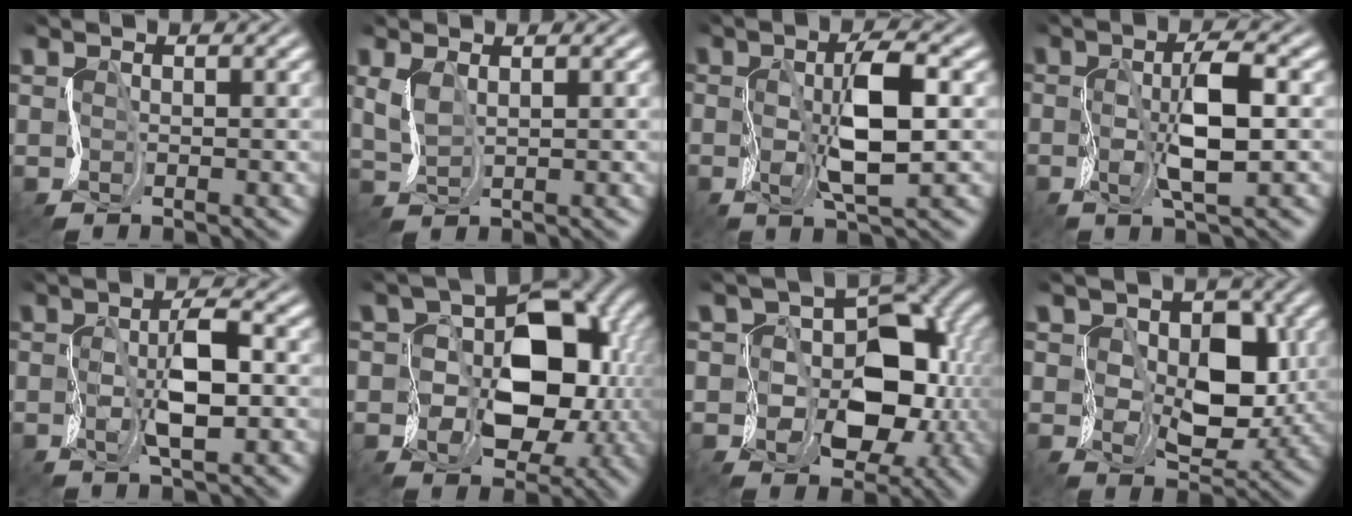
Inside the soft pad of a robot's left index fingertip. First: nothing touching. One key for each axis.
{"total": 0.9, "fx": 0.5, "fy": 0.1, "fz": 0.7, "tx": -0.038, "ty": -0.002, "tz": 0.019}
{"total": 4.9, "fx": -0.1, "fy": 1.1, "fz": 4.7, "tx": -0.107, "ty": -0.001, "tz": 0.001}
{"total": 3.9, "fx": -0.4, "fy": 0.7, "fz": 3.8, "tx": -0.094, "ty": -0.001, "tz": -0.002}
{"total": 3.4, "fx": -0.6, "fy": 0.8, "fz": 3.3, "tx": -0.084, "ty": -0.003, "tz": -0.006}
{"total": 9.4, "fx": -0.8, "fy": 6.6, "fz": 6.5, "tx": -0.084, "ty": 0.001, "tz": -0.003}
{"total": 8.8, "fx": -1.3, "fy": 6.3, "fz": 6.0, "tx": -0.066, "ty": 0.002, "tz": -0.011}
{"total": 6.0, "fx": -0.1, "fy": 4.3, "fz": 4.2, "tx": -0.079, "ty": -0.012, "tz": 0.005}